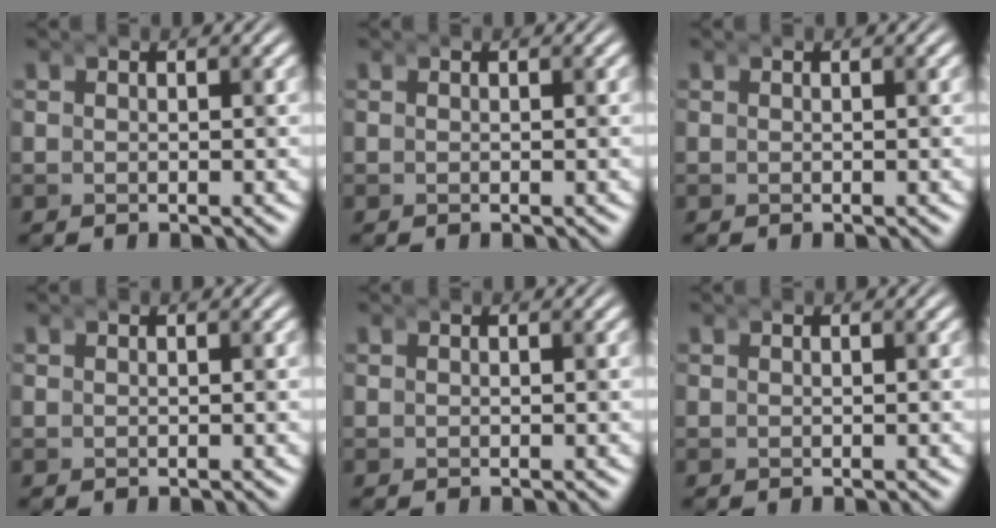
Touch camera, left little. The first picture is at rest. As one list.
[{"total": 0.0}, {"total": 0.0}, {"total": 0.0}, {"total": 0.0}, {"total": 0.0}]